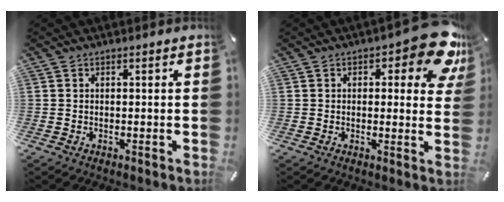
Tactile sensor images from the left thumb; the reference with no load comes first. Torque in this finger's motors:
{"motor_torque": [0.97, 0.94, 0.27, -0.06, -0.02]}